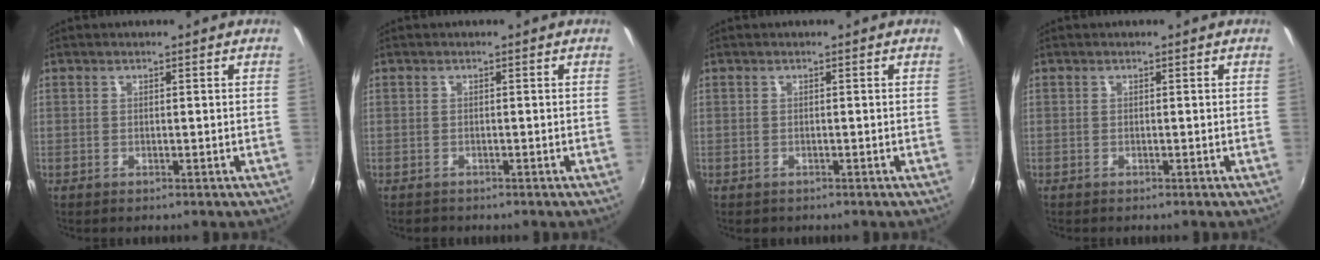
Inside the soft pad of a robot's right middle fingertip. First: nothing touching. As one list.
[{"total": 1.2, "force": [-1.0, 0.7, 0.0], "torque": [-0.004, -0.001, -0.018]}, {"total": 0.8, "force": [-0.5, 0.6, 0.1], "torque": [-0.004, -0.003, -0.007]}, {"total": 0.0}]